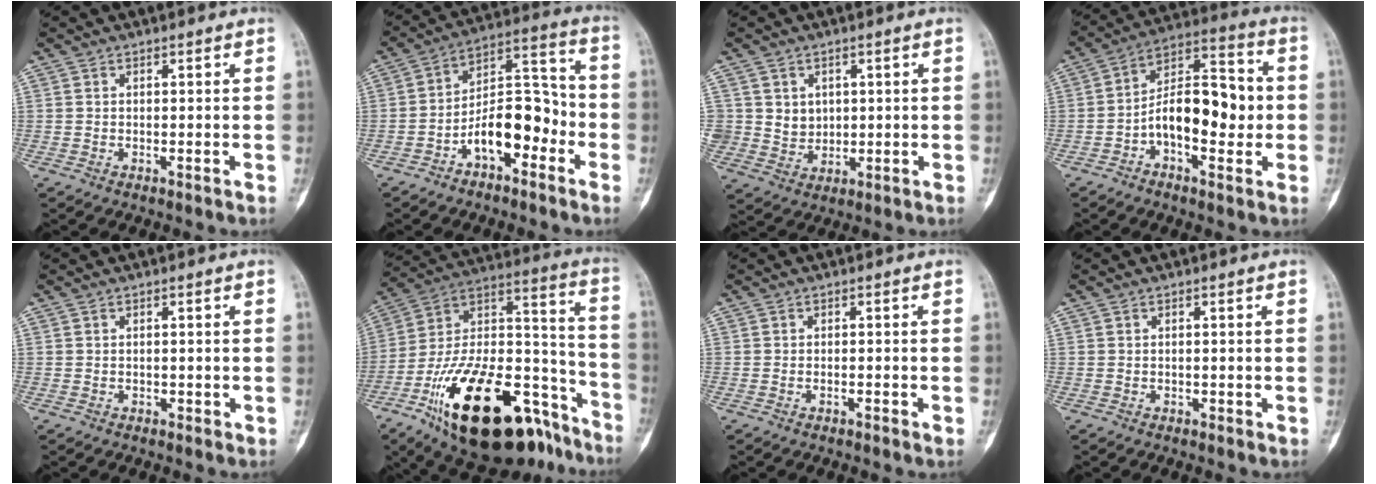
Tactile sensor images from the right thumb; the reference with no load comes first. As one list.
[{"total": 12.8, "force": [-5.2, 6.8, 9.5], "torque": [-0.129, 0.062, -0.092]}, {"total": 5.3, "force": [1.5, 4.9, 1.4], "torque": [0.003, -0.008, 0.033]}, {"total": 15.2, "force": [-2.0, 7.9, 12.8], "torque": [-0.184, 0.042, -0.037]}, {"total": 0.0}, {"total": 33.8, "force": [-19.5, 14.9, 23.2], "torque": [-0.363, 0.079, -0.319]}, {"total": 0.7, "force": [-0.3, 0.3, 0.6], "torque": [-0.014, 0.004, -0.004]}, {"total": 0.0}]